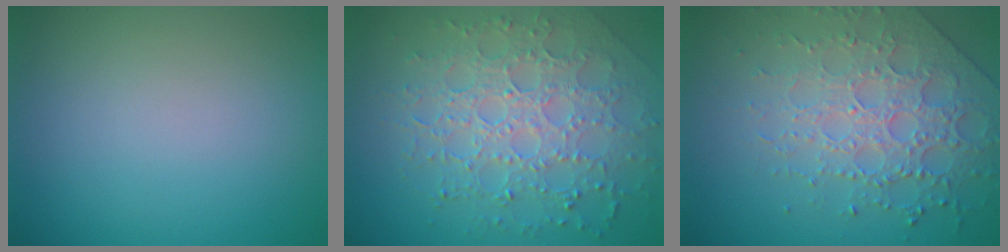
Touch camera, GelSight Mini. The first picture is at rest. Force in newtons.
{"total": 7.5, "press": 5.4, "slide": 5.2}
{"total": 4.8, "press": 4.5, "slide": 1.6}